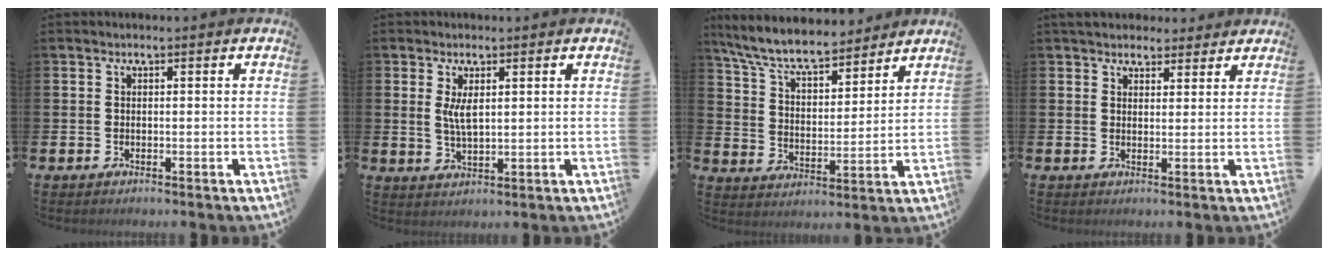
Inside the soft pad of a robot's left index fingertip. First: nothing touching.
{"total": 3.5, "force": [1.5, 1.2, 2.9], "torque": [-0.049, 0.001, 0.023]}
{"total": 8.3, "force": [7.6, 1.9, 2.8], "torque": [-0.089, -0.045, 0.135]}
{"total": 4.1, "force": [3.8, 1.5, 0.2], "torque": [-0.006, -0.011, 0.069]}